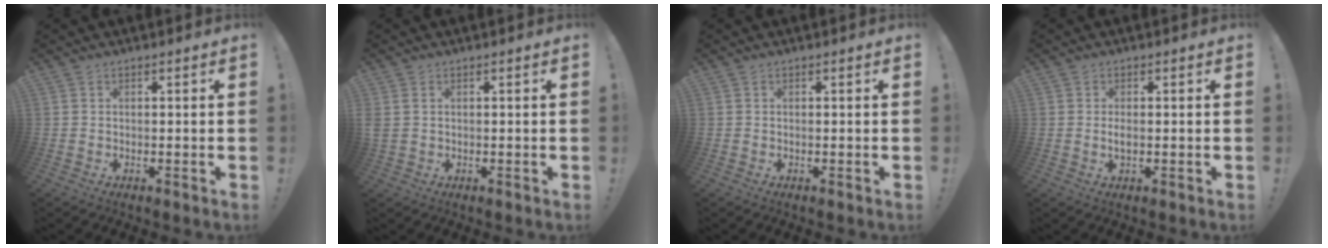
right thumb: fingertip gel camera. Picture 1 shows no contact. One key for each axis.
{"total": 1.7, "fx": 0.6, "fy": 1.0, "fz": 1.3, "tx": -0.026, "ty": 0.003, "tz": 0.012}
{"total": 0.0}
{"total": 1.8, "fx": -0.3, "fy": 0.7, "fz": 1.6, "tx": -0.023, "ty": -0.001, "tz": -0.006}